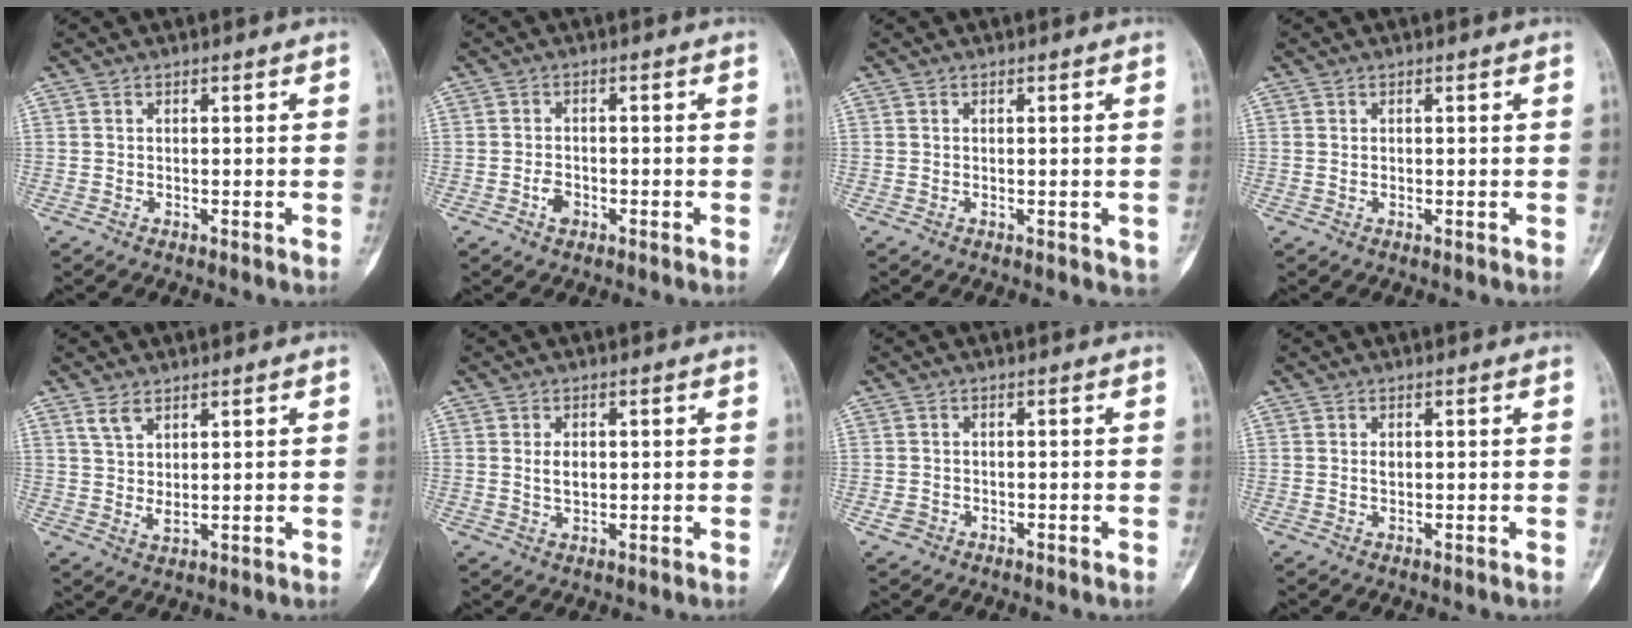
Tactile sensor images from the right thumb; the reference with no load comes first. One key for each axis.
{"total": 2.4, "fx": -1.2, "fy": 1.6, "fz": 1.3, "tx": -0.019, "ty": 0.007, "tz": -0.022}
{"total": 1.3, "fx": -0.2, "fy": 0.8, "fz": 1.0, "tx": -0.004, "ty": 0.000, "tz": -0.002}
{"total": 0.0}
{"total": 3.9, "fx": 2.3, "fy": 1.7, "fz": 2.6, "tx": -0.054, "ty": -0.014, "tz": 0.052}
{"total": 3.0, "fx": 0.4, "fy": 2.0, "fz": 2.3, "tx": -0.034, "ty": -0.002, "tz": 0.011}
{"total": 1.5, "fx": -0.7, "fy": 1.3, "fz": 0.3, "tx": -0.005, "ty": 0.008, "tz": -0.012}
{"total": 0.9, "fx": 0.2, "fy": 0.6, "fz": 0.7, "tx": -0.007, "ty": 0.001, "tz": 0.003}